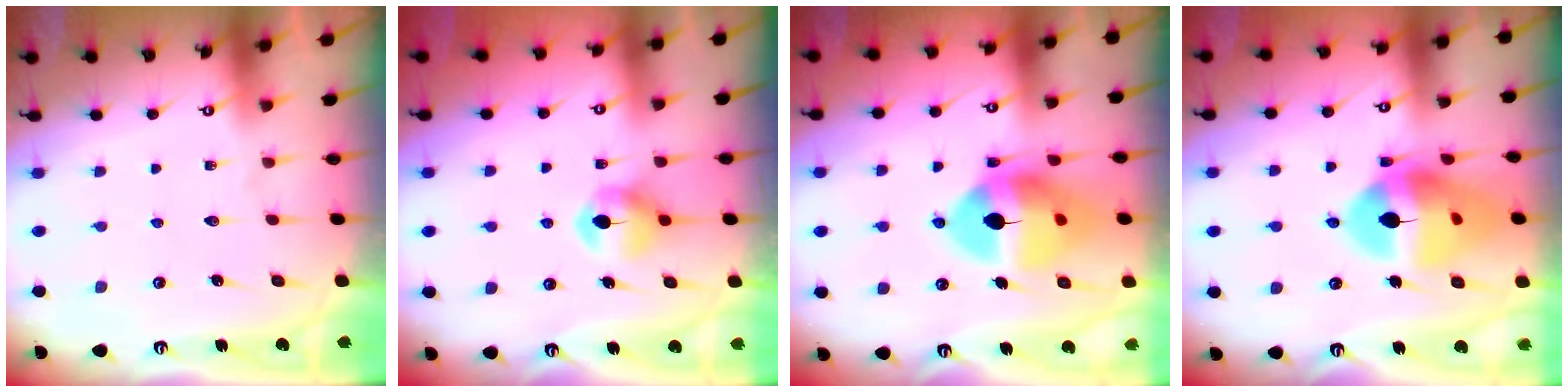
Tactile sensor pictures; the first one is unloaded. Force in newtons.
{"total": 6.9, "press": 6.9, "slide": 0.3}
{"total": 15.7, "press": 15.6, "slide": 2.0}
{"total": 19.0, "press": 18.9, "slide": 2.3}